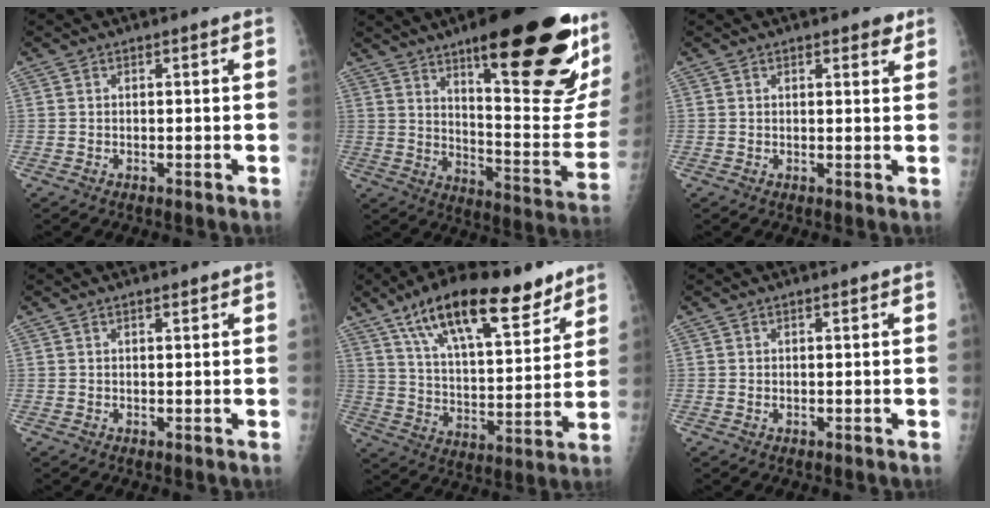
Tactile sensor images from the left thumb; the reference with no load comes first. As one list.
[{"total": 30.4, "force": [16.1, 7.3, 24.8], "torque": [-0.267, -0.060, 0.244]}, {"total": 2.6, "force": [1.8, 1.1, 1.6], "torque": [-0.007, -0.007, 0.019]}, {"total": 0.8, "force": [0.6, 0.2, 0.5], "torque": [-0.008, -0.002, 0.010]}, {"total": 21.1, "force": [13.6, 7.7, 14.1], "torque": [-0.199, -0.048, 0.229]}, {"total": 0.6, "force": [0.2, 0.2, 0.5], "torque": [-0.011, 0.002, 0.006]}]